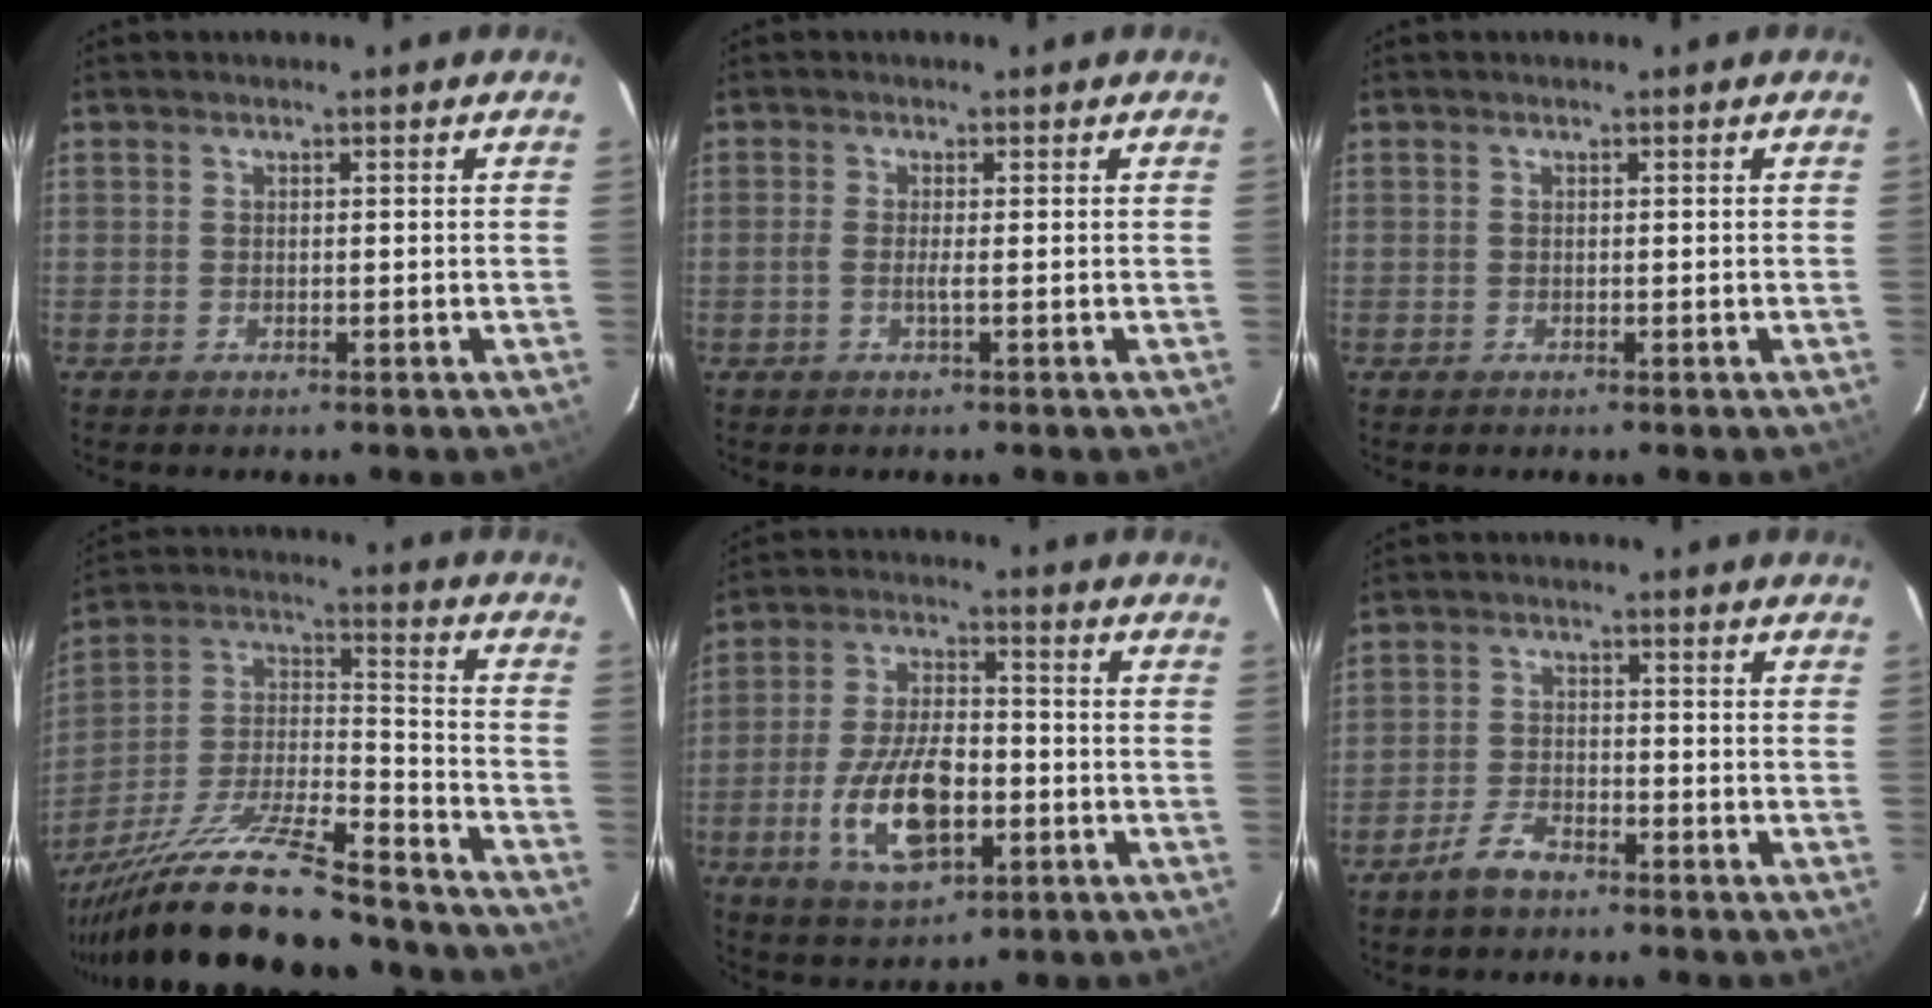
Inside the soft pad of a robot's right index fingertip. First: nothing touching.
{"total": 1.5, "force": [-0.4, -0.3, 1.4], "torque": [-0.029, -0.002, -0.011]}
{"total": 0.0}
{"total": 26.2, "force": [-21.1, 5.1, 14.6], "torque": [-0.269, -0.019, -0.329]}
{"total": 14.4, "force": [-4.4, 6.9, 11.8], "torque": [-0.239, -0.001, -0.070]}
{"total": 4.9, "force": [-3.8, 2.0, 2.4], "torque": [-0.065, 0.003, -0.071]}